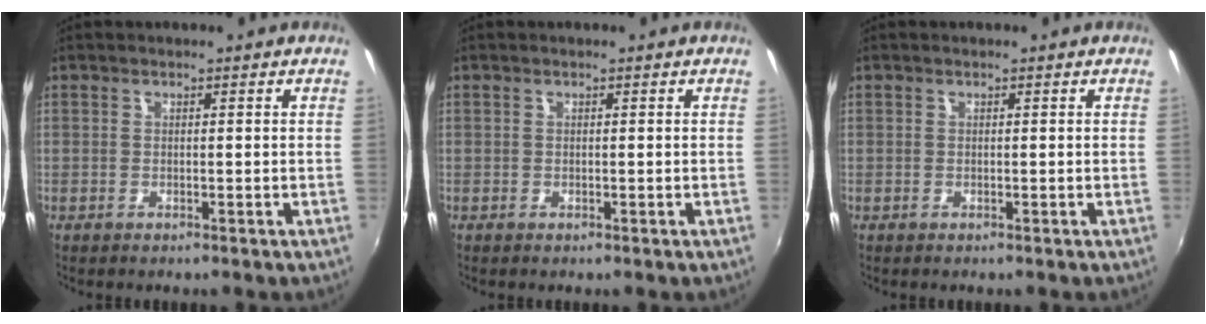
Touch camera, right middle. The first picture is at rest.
{"total": 0.0}
{"total": 0.0}